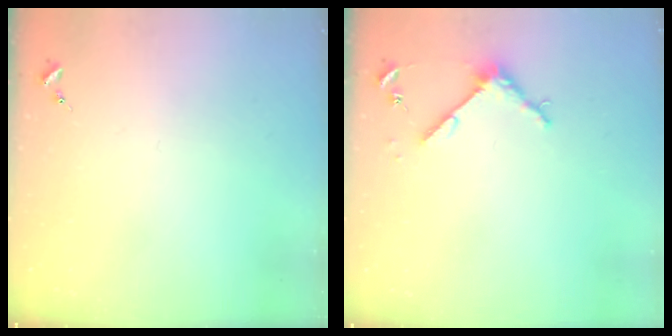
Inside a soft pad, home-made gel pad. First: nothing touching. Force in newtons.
{"total": 4.5, "press": 4.5, "slide": 0.5}